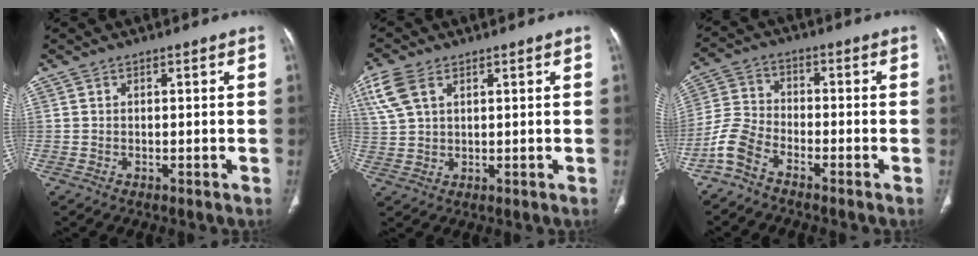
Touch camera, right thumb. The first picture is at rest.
{"total": 7.2, "force": [3.5, 4.1, 4.8], "torque": [-0.120, 0.006, 0.076]}
{"total": 6.2, "force": [-4.6, 2.7, 3.1], "torque": [-0.075, 0.024, -0.106]}